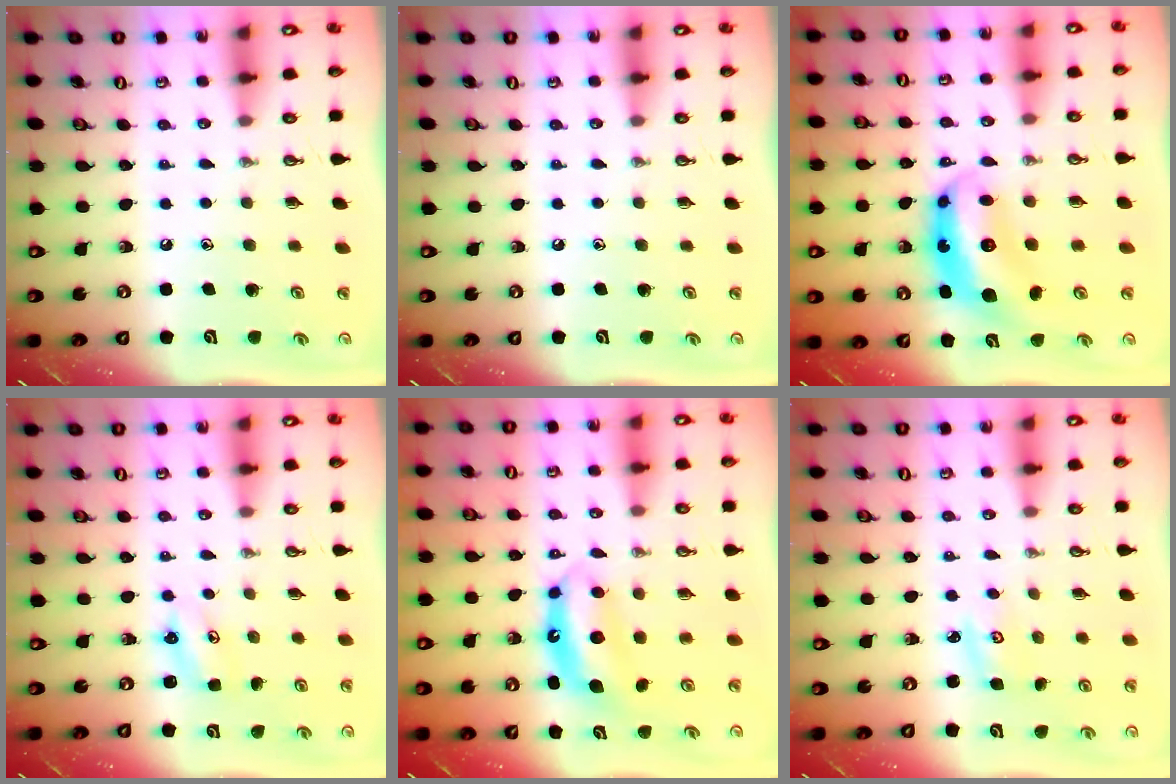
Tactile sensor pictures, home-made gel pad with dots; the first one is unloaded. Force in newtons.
{"total": 0.0}
{"total": 9.1, "press": 9.0, "slide": 0.8}
{"total": 3.5, "press": 3.5, "slide": 0.4}
{"total": 7.4, "press": 7.4, "slide": 0.5}
{"total": 2.9, "press": 2.9, "slide": 0.3}